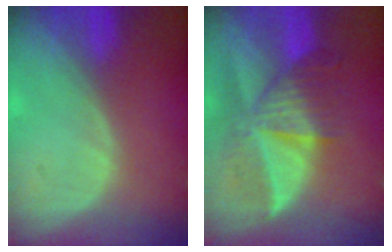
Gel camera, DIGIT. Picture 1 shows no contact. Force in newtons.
{"total": 9.4, "press": 8.4, "slide": 4.2}